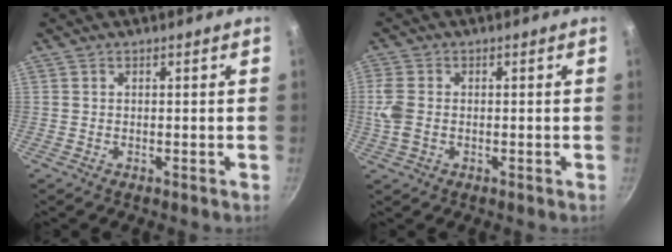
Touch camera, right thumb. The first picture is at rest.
{"total": 4.8, "force": [-0.3, 3.4, 3.5], "torque": [-0.083, 0.002, -0.009]}